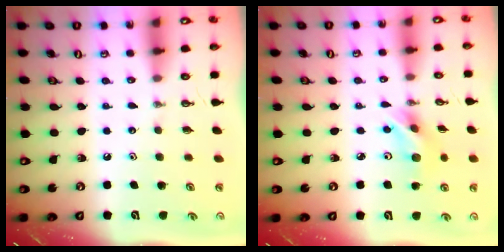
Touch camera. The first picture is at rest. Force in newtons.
{"total": 9.0, "press": 8.2, "slide": 3.6}